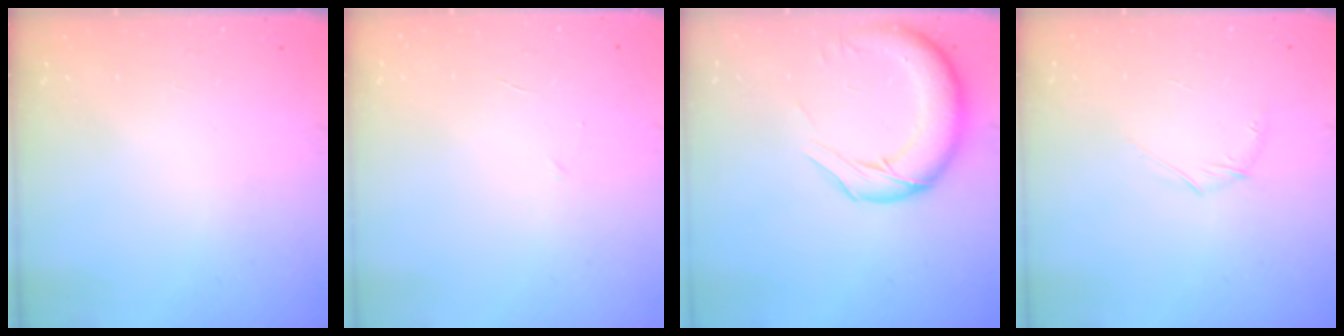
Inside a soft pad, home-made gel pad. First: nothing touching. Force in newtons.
{"total": 2.2, "press": 2.1, "slide": 0.6}
{"total": 13.8, "press": 13.4, "slide": 3.5}
{"total": 5.2, "press": 4.9, "slide": 1.6}